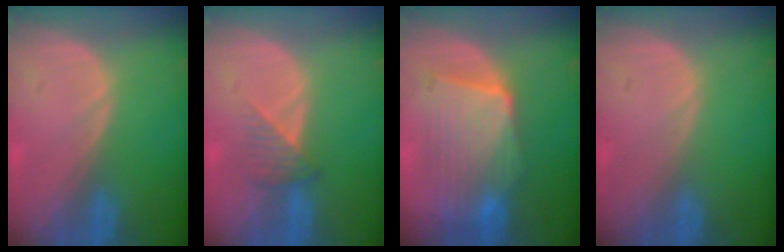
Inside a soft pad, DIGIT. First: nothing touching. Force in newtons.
{"total": 3.3, "press": 2.9, "slide": 1.5}
{"total": 8.7, "press": 8.5, "slide": 1.9}
{"total": 0.0}